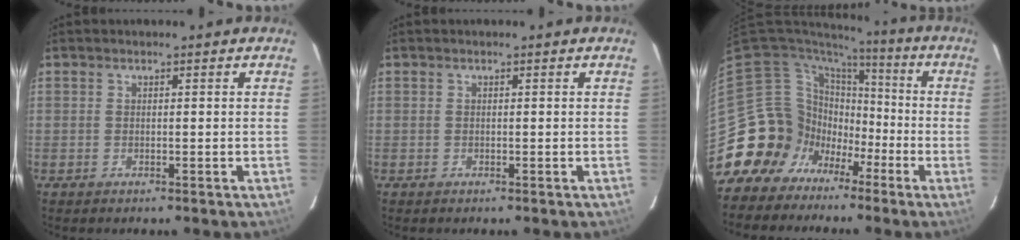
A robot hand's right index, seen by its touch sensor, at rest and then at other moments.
{"total": 0.0}
{"total": 13.8, "force": [-5.7, 12.4, 2.1], "torque": [-0.058, 0.050, -0.100]}